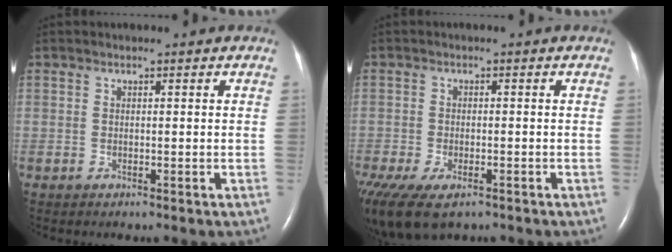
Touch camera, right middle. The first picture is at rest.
{"total": 13.1, "force": [-8.2, 6.5, 7.9], "torque": [-0.202, -0.022, -0.123]}